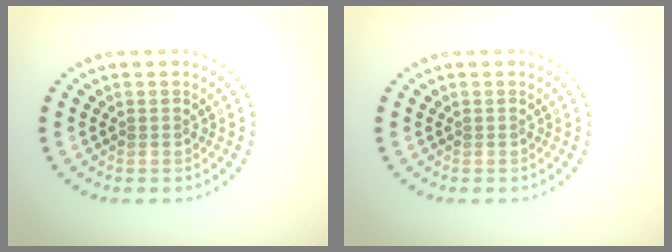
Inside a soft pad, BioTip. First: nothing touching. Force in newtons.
{"total": 0.0}